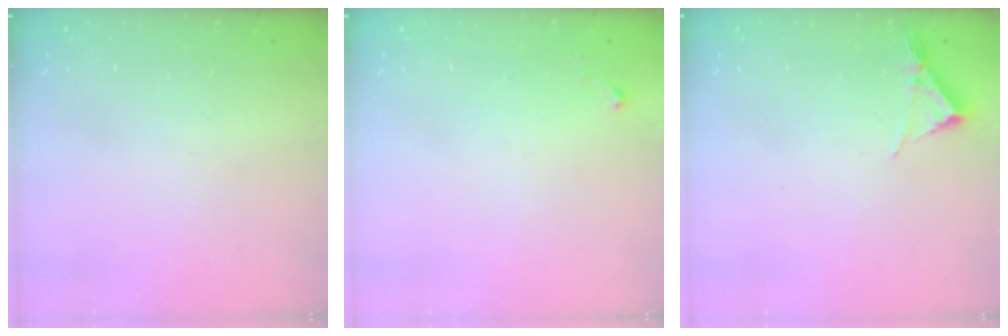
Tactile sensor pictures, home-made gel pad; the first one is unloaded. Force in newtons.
{"total": 2.6, "press": 2.6, "slide": 0.4}
{"total": 3.1, "press": 3.1, "slide": 0.5}